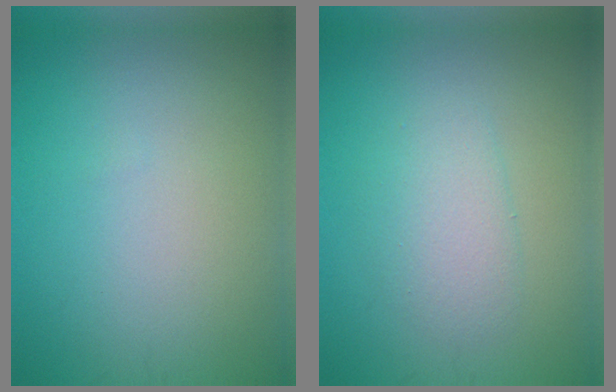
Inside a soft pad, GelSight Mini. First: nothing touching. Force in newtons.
{"total": 2.6, "press": 2.6, "slide": 0.2}